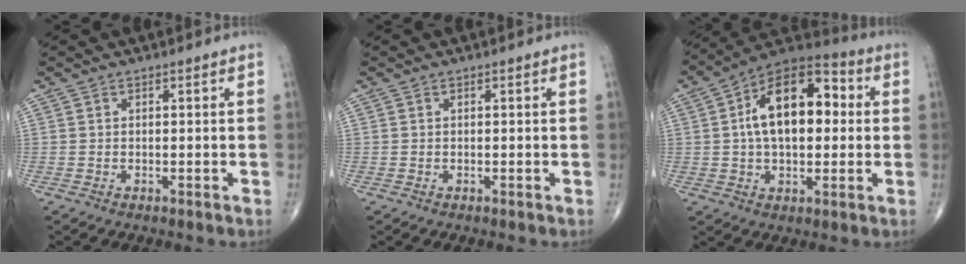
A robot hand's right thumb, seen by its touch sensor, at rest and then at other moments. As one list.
[{"total": 0.0}, {"total": 17.5, "force": [2.4, 9.8, 14.3], "torque": [-0.208, 0.031, 0.029]}]